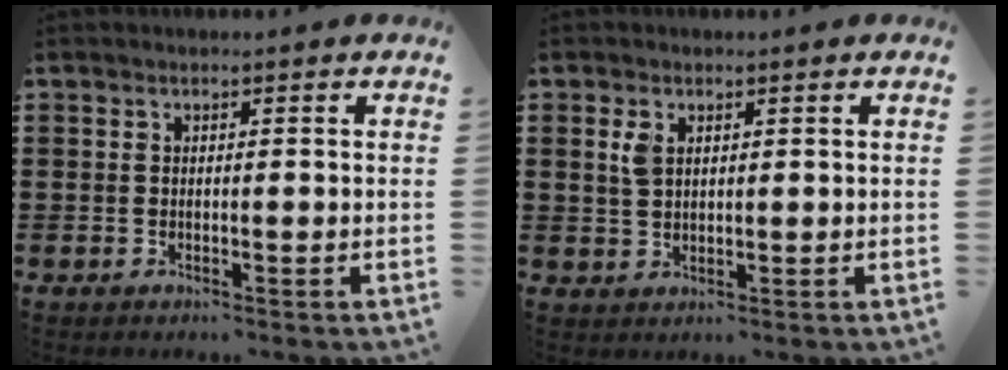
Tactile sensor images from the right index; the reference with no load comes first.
{"total": 2.4, "force": [1.0, 1.3, 1.7], "torque": [-0.039, 0.004, 0.018]}